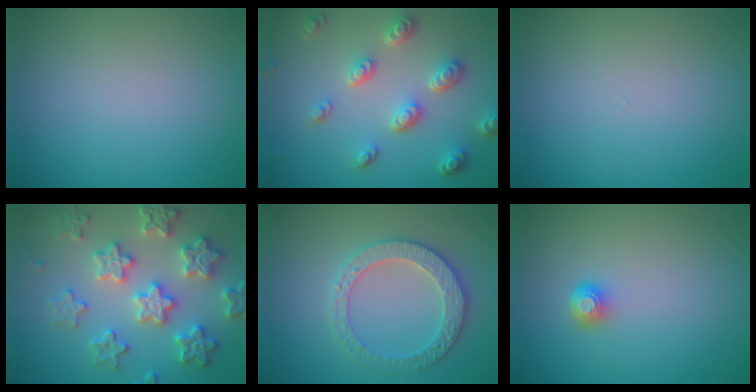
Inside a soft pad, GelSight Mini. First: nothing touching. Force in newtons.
{"total": 4.7, "press": 3.6, "slide": 3.1}
{"total": 0.0}
{"total": 6.1, "press": 6.0, "slide": 1.2}
{"total": 3.8, "press": 3.7, "slide": 0.7}
{"total": 1.5, "press": 1.1, "slide": 1.1}